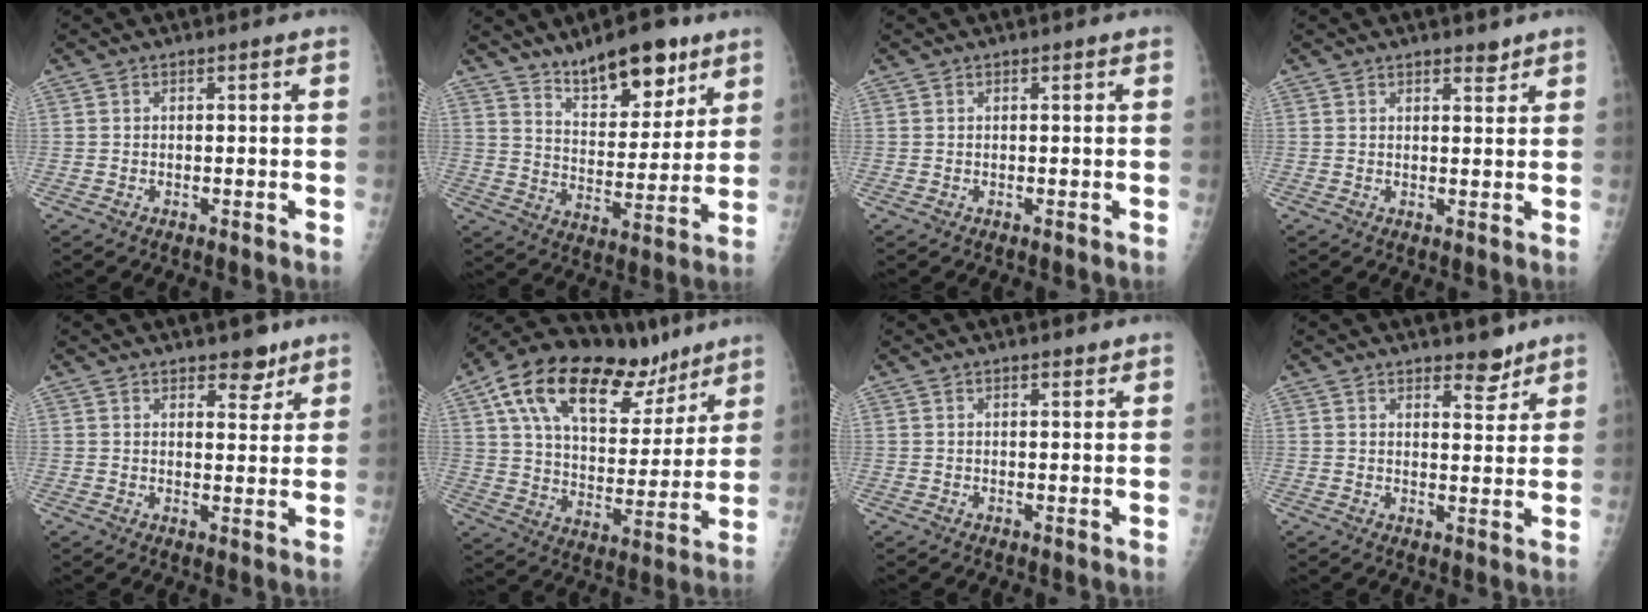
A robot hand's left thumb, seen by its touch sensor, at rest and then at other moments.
{"total": 14.2, "force": [9.9, 5.6, 8.5], "torque": [-0.095, -0.062, 0.167]}
{"total": 0.0}
{"total": 2.2, "force": [1.8, 0.8, 0.9], "torque": [-0.001, -0.012, 0.024]}
{"total": 4.7, "force": [3.5, 2.2, 2.3], "torque": [-0.007, -0.021, 0.049]}
{"total": 25.4, "force": [15.2, 12.4, 16.2], "torque": [-0.229, -0.018, 0.252]}
{"total": 1.3, "force": [1.1, 0.5, 0.6], "torque": [-0.007, -0.006, 0.015]}
{"total": 4.5, "force": [3.6, 1.8, 2.0], "torque": [-0.009, -0.027, 0.053]}